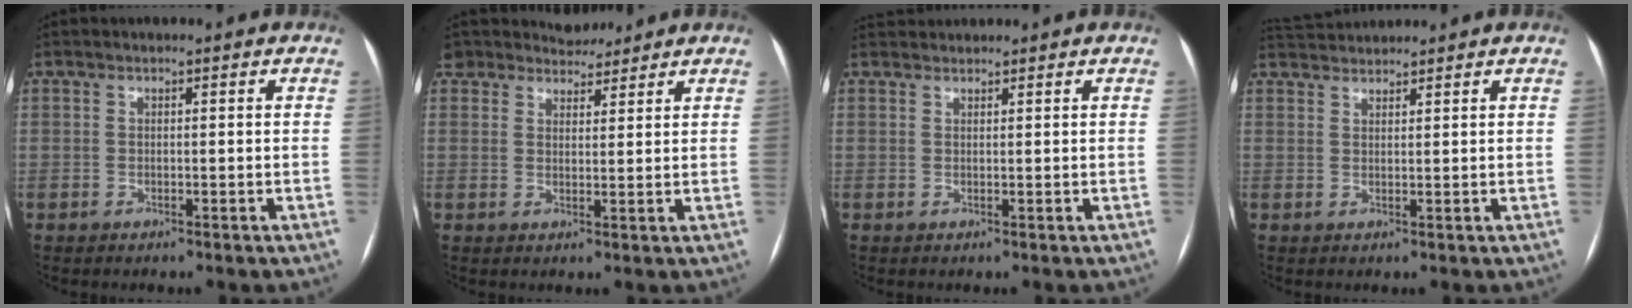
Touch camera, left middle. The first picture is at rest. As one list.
[{"total": 6.5, "force": [6.2, 2.1, -0.2], "torque": [0.013, 0.016, 0.097]}, {"total": 2.0, "force": [2.0, 0.1, -0.2], "torque": [-0.004, 0.028, 0.042]}, {"total": 4.0, "force": [4.0, -0.2, 0.2], "torque": [-0.008, 0.030, 0.077]}]